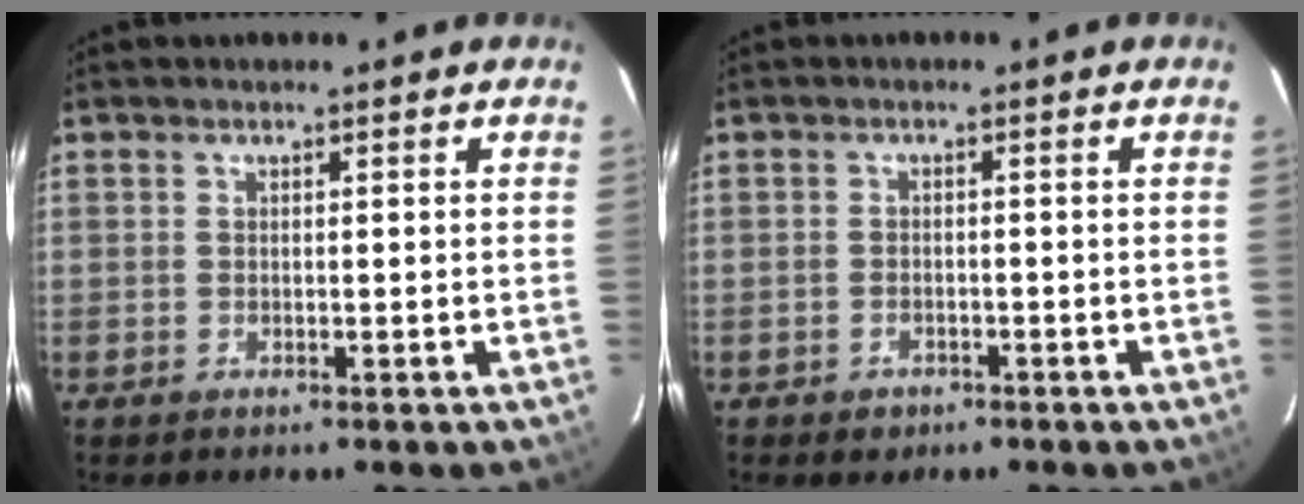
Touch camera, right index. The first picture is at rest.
{"total": 2.3, "force": [-1.3, 1.8, 0.7], "torque": [-0.015, 0.002, -0.015]}